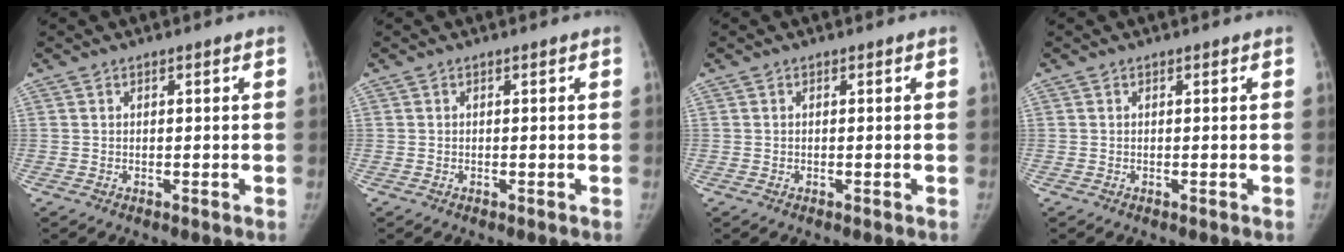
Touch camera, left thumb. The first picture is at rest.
{"total": 0.0}
{"total": 0.0}
{"total": 0.0}